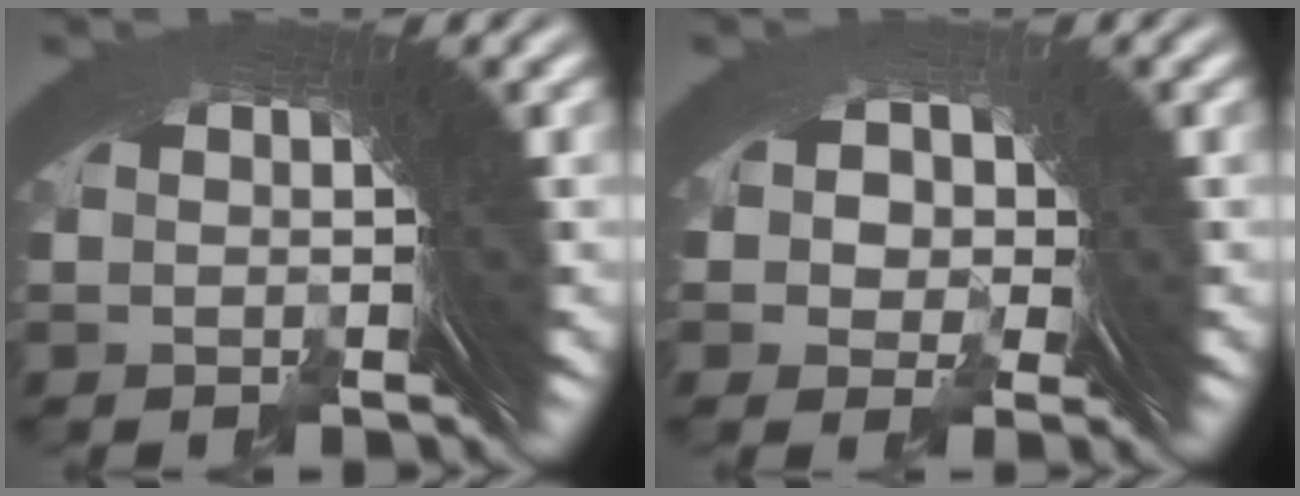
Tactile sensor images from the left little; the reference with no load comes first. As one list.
[{"total": 3.9, "force": [-1.0, 3.7, 0.9], "torque": [-0.043, -0.019, -0.013]}]